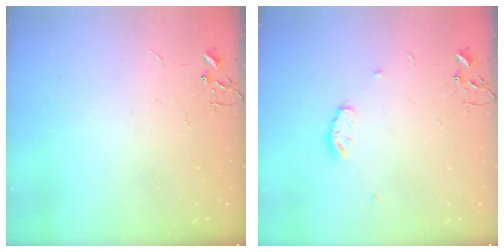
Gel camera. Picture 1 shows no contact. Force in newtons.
{"total": 6.5, "press": 6.5, "slide": 0.8}